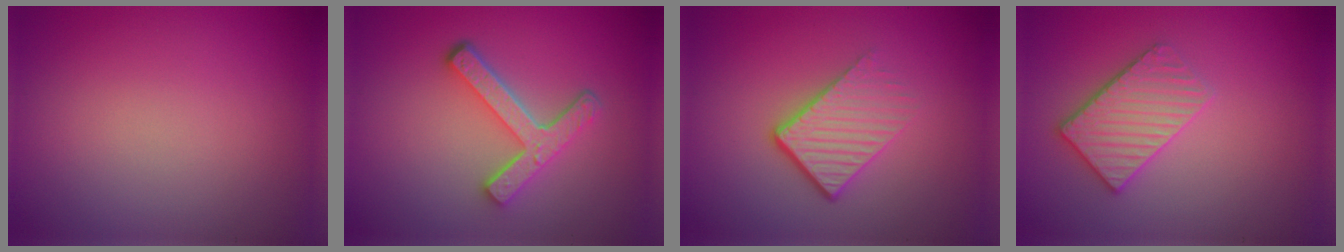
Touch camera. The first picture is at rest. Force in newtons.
{"total": 4.5, "press": 3.4, "slide": 2.8}
{"total": 4.1, "press": 2.6, "slide": 3.1}
{"total": 3.3, "press": 3.1, "slide": 1.0}